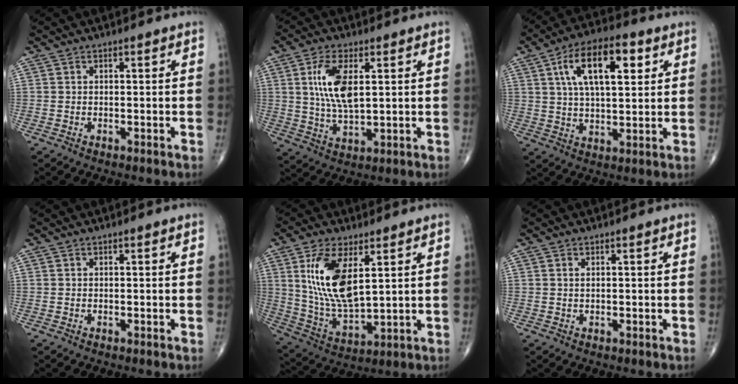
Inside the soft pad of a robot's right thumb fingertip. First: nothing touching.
{"total": 10.2, "force": [2.5, 4.5, 8.8], "torque": [-0.169, -0.012, 0.051]}
{"total": 14.8, "force": [5.1, 6.6, 12.2], "torque": [-0.188, 0.000, 0.083]}
{"total": 0.0}
{"total": 15.1, "force": [4.8, 6.7, 12.6], "torque": [-0.242, -0.025, 0.103]}
{"total": 0.7, "force": [0.3, 0.3, 0.5], "torque": [-0.008, 0.002, 0.005]}